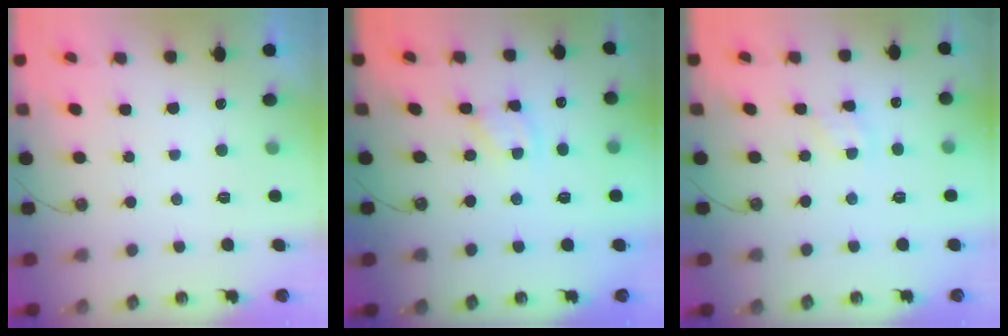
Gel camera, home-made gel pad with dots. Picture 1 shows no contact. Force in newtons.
{"total": 1.9, "press": 1.9, "slide": 0.3}
{"total": 2.6, "press": 2.6, "slide": 0.4}